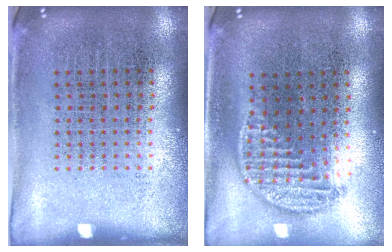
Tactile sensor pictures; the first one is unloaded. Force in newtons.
{"total": 1.3, "press": 1.1, "slide": 0.6}